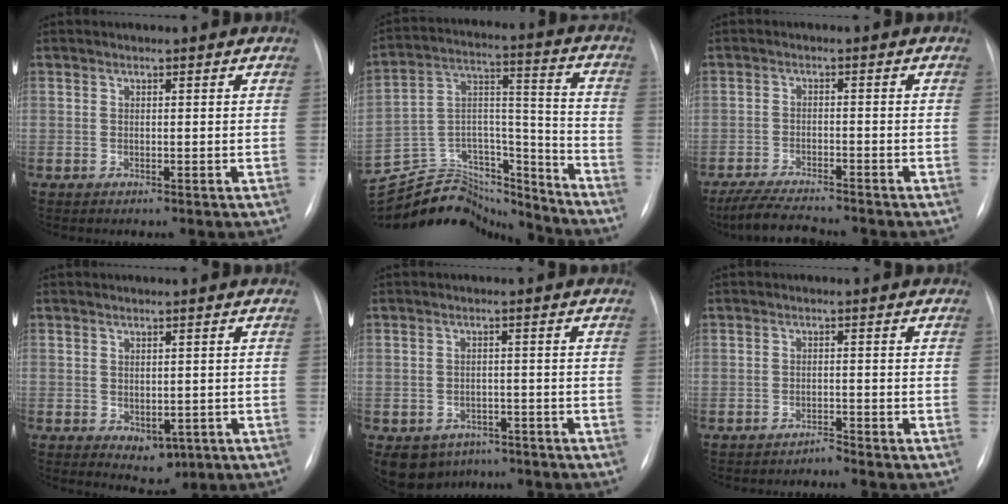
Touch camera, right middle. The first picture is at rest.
{"total": 22.9, "force": [-21.7, 5.6, 4.6], "torque": [-0.114, 0.046, -0.341]}
{"total": 7.6, "force": [-6.9, 0.8, 3.2], "torque": [-0.061, -0.022, -0.117]}
{"total": 4.0, "force": [-1.1, 2.7, 2.8], "torque": [-0.032, -0.004, 0.001]}
{"total": 6.9, "force": [-4.5, 5.1, 1.3], "torque": [-0.020, 0.011, -0.057]}
{"total": 1.4, "force": [-1.3, -0.3, -0.4], "torque": [0.014, -0.007, -0.017]}